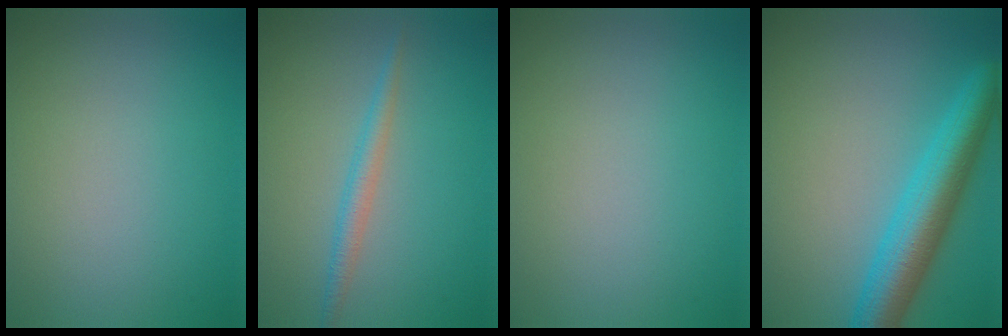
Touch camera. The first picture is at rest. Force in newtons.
{"total": 1.8, "press": 1.8, "slide": 0.1}
{"total": 0.0}
{"total": 6.6, "press": 6.5, "slide": 0.3}